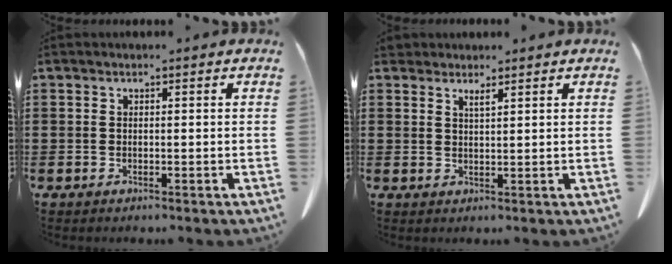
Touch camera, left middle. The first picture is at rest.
{"total": 1.8, "force": [1.5, 0.2, 0.8], "torque": [-0.019, -0.001, 0.029]}